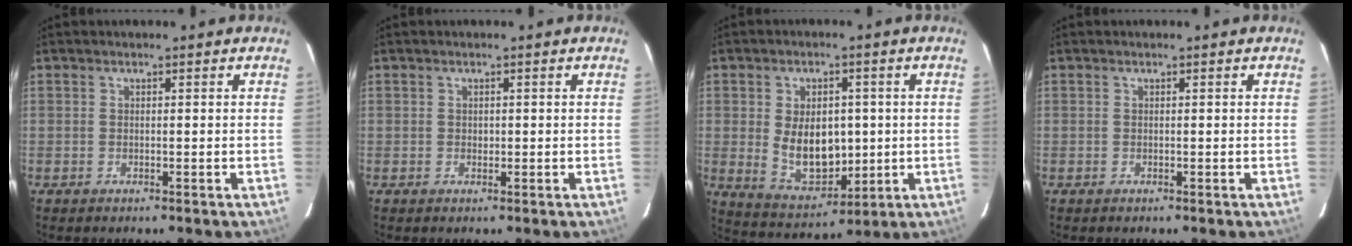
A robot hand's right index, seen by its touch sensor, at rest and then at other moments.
{"total": 0.7, "force": [0.1, 0.7, 0.2], "torque": [0.001, 0.001, 0.004]}
{"total": 11.2, "force": [0.1, 7.1, 8.7], "torque": [-0.166, -0.009, 0.026]}
{"total": 0.0}